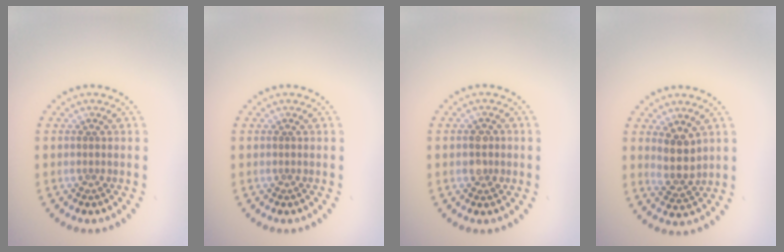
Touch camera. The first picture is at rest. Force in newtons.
{"total": 0.0}
{"total": 1.7, "press": 1.7, "slide": 0.3}
{"total": 2.8, "press": 2.6, "slide": 1.2}